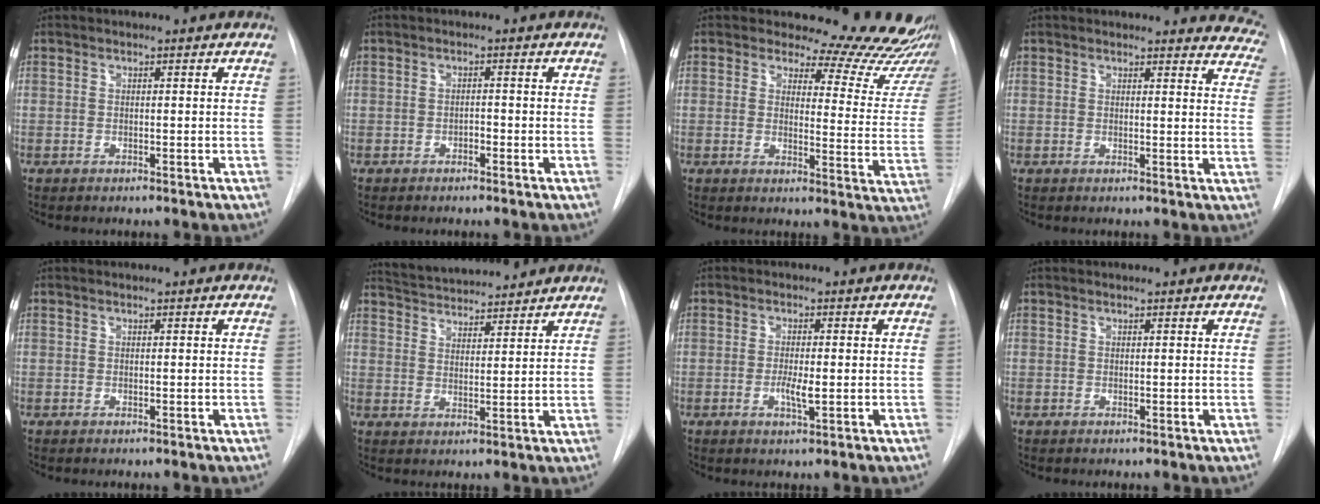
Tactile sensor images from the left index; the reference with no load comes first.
{"total": 0.8, "force": [-0.5, 0.4, 0.5], "torque": [-0.007, 0.003, -0.011]}
{"total": 17.6, "force": [16.7, 4.1, 3.8], "torque": [-0.013, -0.112, 0.157]}
{"total": 12.6, "force": [12.1, 3.1, 1.5], "torque": [0.032, -0.066, 0.088]}
{"total": 0.6, "force": [0.6, 0.1, 0.0], "torque": [-0.004, 0.003, 0.004]}
{"total": 13.7, "force": [12.9, 2.2, 4.1], "torque": [-0.068, 0.026, 0.195]}
{"total": 2.7, "force": [-0.4, 0.5, 2.6], "torque": [-0.050, -0.003, -0.007]}
{"total": 2.5, "force": [2.3, 0.7, 0.6], "torque": [-0.011, 0.011, 0.017]}